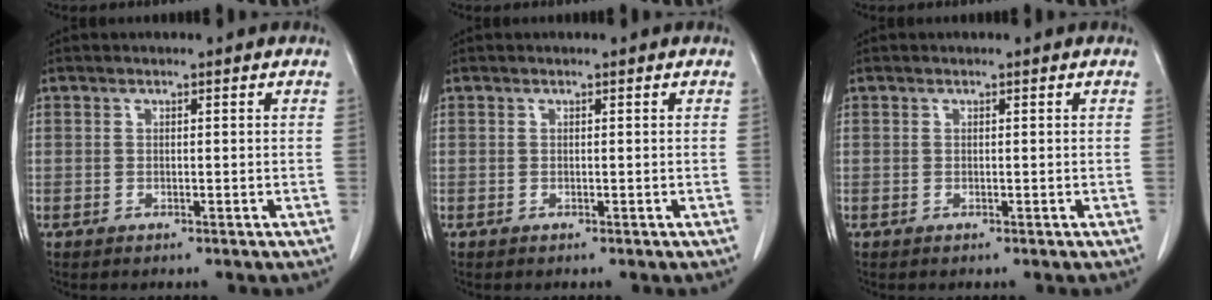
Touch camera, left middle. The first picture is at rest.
{"total": 0.0}
{"total": 0.0}